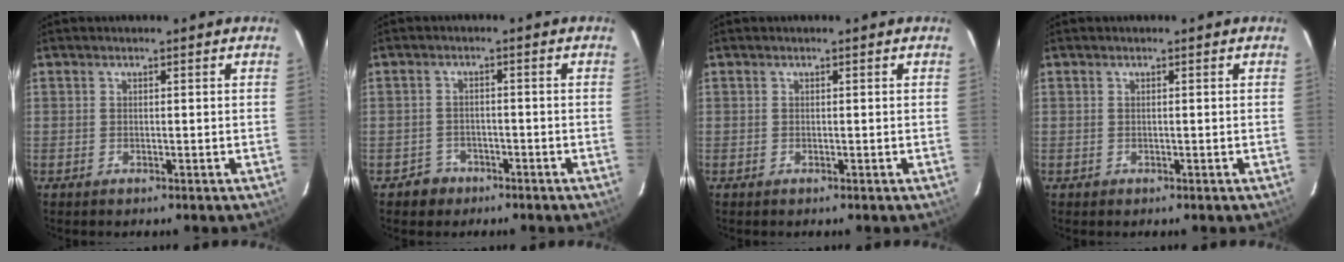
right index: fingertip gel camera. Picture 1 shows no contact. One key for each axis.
{"total": 3.6, "fx": -2.3, "fy": 2.8, "fz": 0.1, "tx": -0.015, "ty": 0.011, "tz": -0.033}
{"total": 0.0}
{"total": 0.0}